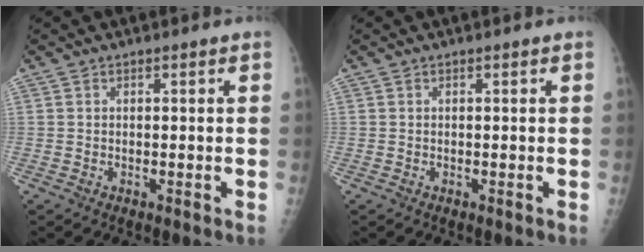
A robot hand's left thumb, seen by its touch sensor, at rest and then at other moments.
{"total": 0.0}